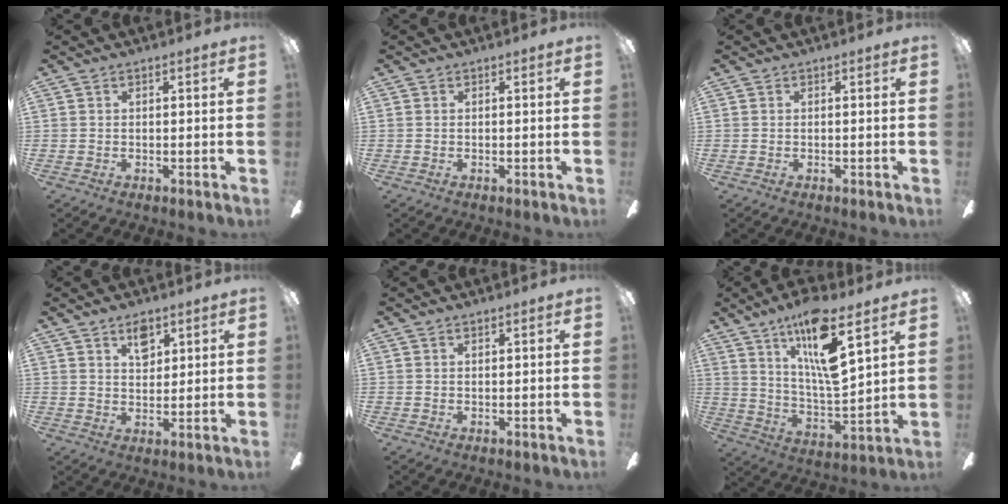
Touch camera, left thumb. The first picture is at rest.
{"total": 0.0}
{"total": 0.0}
{"total": 5.7, "force": [3.6, 3.2, 3.1], "torque": [-0.029, -0.013, 0.059]}
{"total": 0.6, "force": [0.4, 0.2, 0.4], "torque": [-0.009, 0.002, 0.008]}
{"total": 16.4, "force": [10.0, 3.7, 12.4], "torque": [-0.226, -0.047, 0.163]}